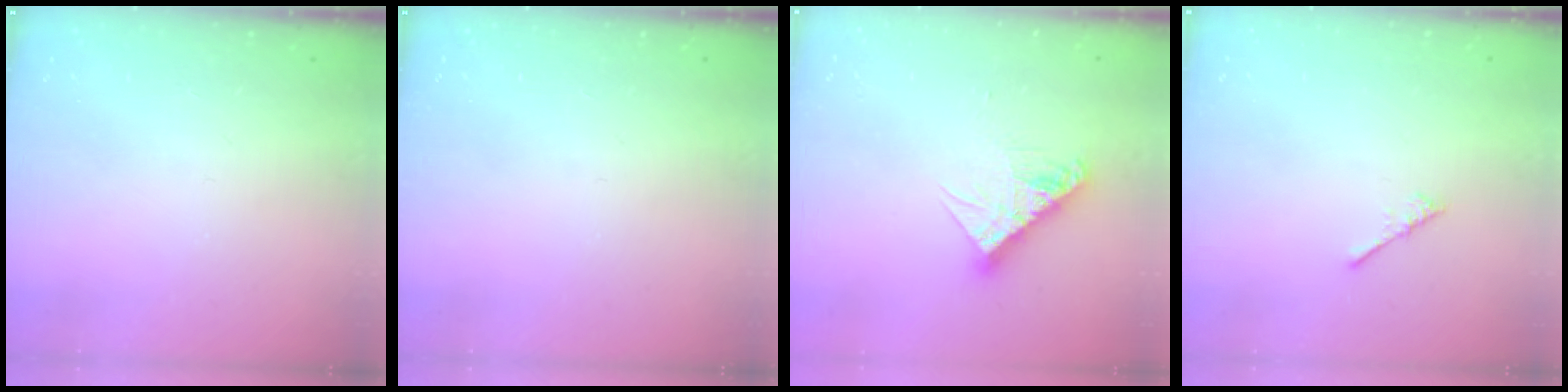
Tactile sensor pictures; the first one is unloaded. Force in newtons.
{"total": 0.0}
{"total": 10.8, "press": 10.8, "slide": 1.0}
{"total": 0.0}